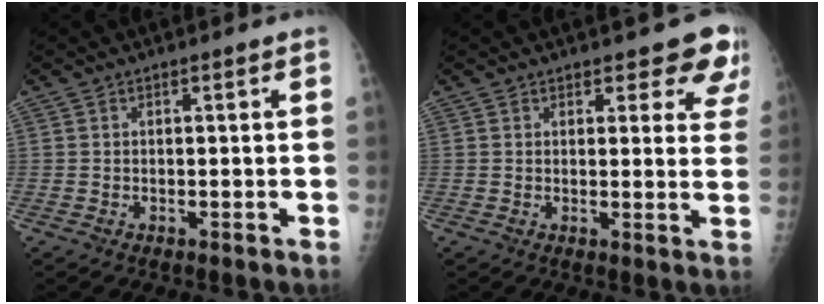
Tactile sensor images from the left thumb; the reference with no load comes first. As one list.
[{"total": 6.2, "force": [5.2, 2.7, 2.0], "torque": [0.022, -0.025, 0.045]}]